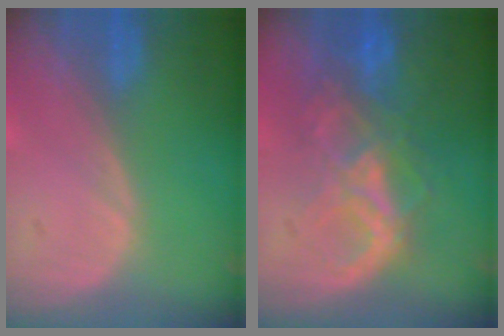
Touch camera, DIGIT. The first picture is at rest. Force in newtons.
{"total": 8.9, "press": 7.6, "slide": 4.6}